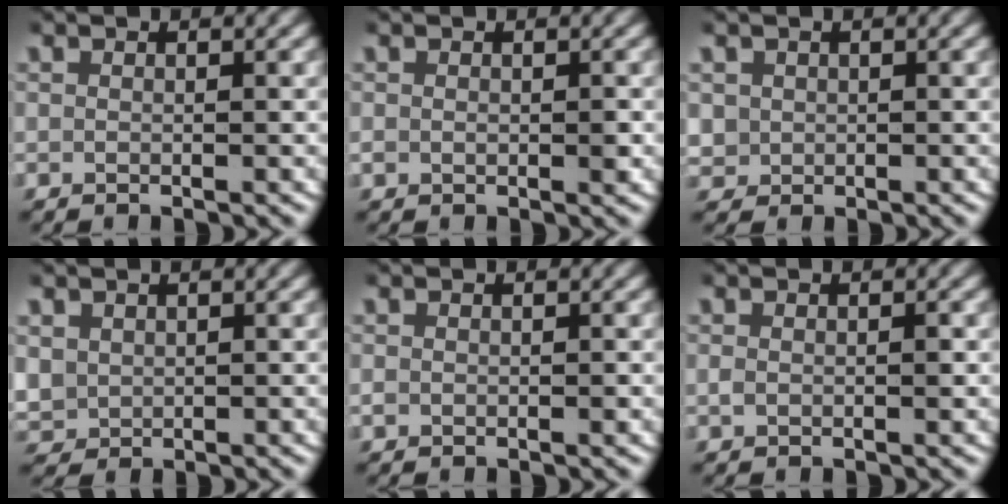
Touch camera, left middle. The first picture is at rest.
{"total": 1.2, "force": [-0.2, 0.9, 0.7], "torque": [-0.015, 0.000, -0.001]}
{"total": 2.9, "force": [0.3, 2.8, 0.9], "torque": [-0.039, -0.012, 0.011]}
{"total": 3.4, "force": [0.7, 3.1, 1.2], "torque": [-0.048, -0.011, 0.023]}
{"total": 0.7, "force": [-0.2, 0.6, 0.3], "torque": [-0.005, -0.001, -0.004]}
{"total": 0.8, "force": [-0.1, 0.5, 0.6], "torque": [-0.014, -0.002, -0.001]}